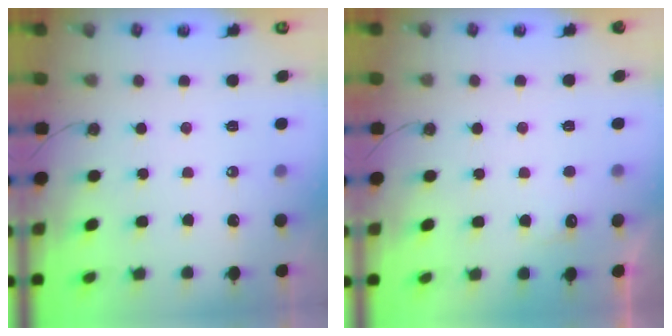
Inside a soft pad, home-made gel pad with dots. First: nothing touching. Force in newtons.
{"total": 3.9, "press": 3.8, "slide": 1.0}